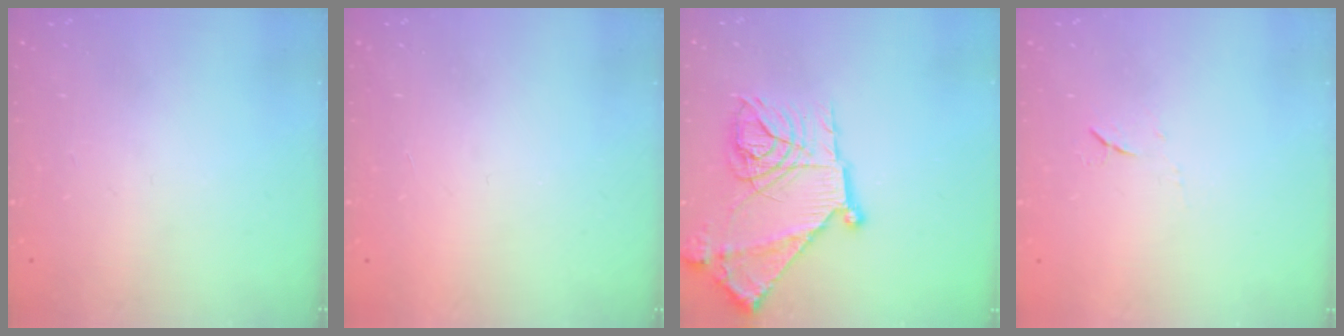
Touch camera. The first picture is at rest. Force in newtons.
{"total": 1.6, "press": 1.6, "slide": 0.1}
{"total": 22.2, "press": 22.1, "slide": 2.3}
{"total": 4.6, "press": 4.6, "slide": 0.7}